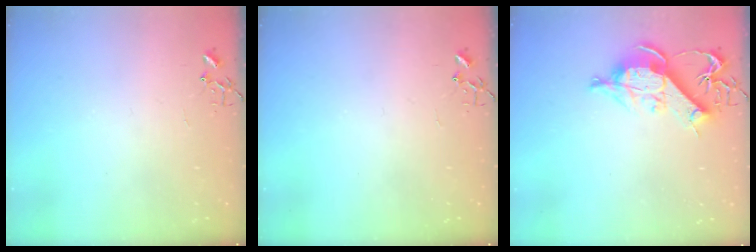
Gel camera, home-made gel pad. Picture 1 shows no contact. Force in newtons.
{"total": 0.0}
{"total": 11.0, "press": 11.0, "slide": 1.3}